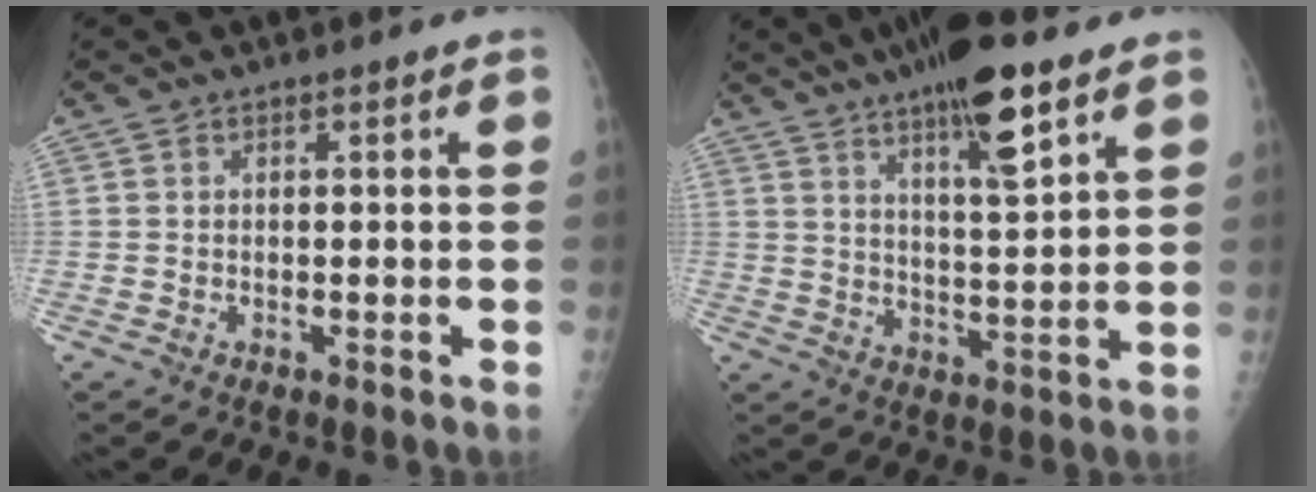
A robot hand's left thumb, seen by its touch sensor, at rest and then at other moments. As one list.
[{"total": 13.7, "force": [8.4, 3.1, 10.4], "torque": [-0.157, -0.034, 0.135]}]